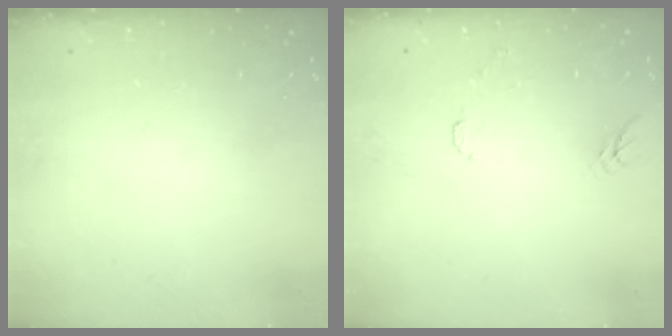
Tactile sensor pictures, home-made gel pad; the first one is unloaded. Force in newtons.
{"total": 8.0, "press": 8.0, "slide": 0.7}